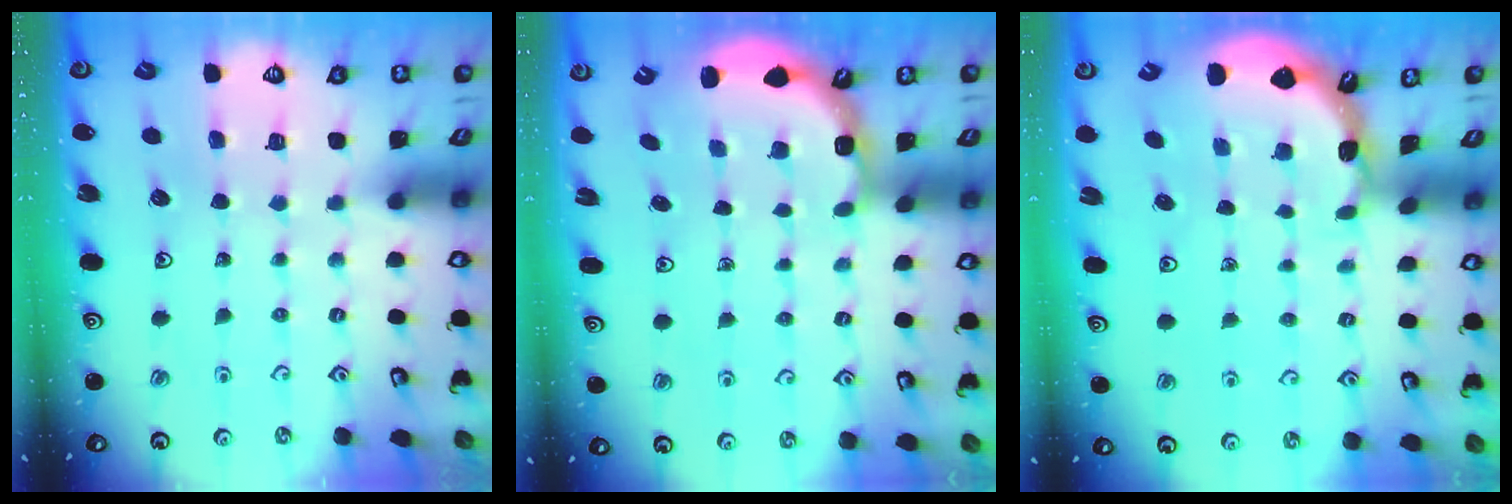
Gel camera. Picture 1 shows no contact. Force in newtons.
{"total": 3.2, "press": 2.6, "slide": 1.9}
{"total": 1.7, "press": 1.7, "slide": 0.1}